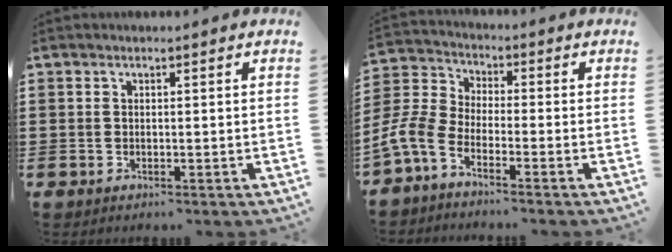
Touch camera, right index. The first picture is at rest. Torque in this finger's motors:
{"motor_torque": [1.51, 0.62, 0.29, 0.06]}